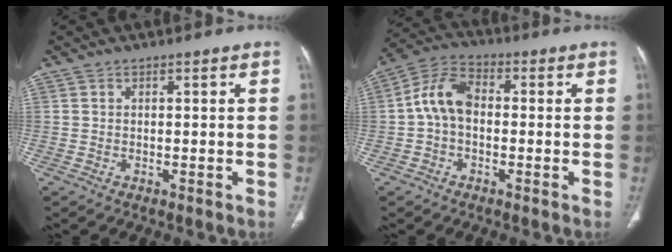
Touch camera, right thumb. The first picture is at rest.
{"total": 8.4, "force": [-0.4, 5.7, 6.2], "torque": [-0.110, 0.027, -0.020]}